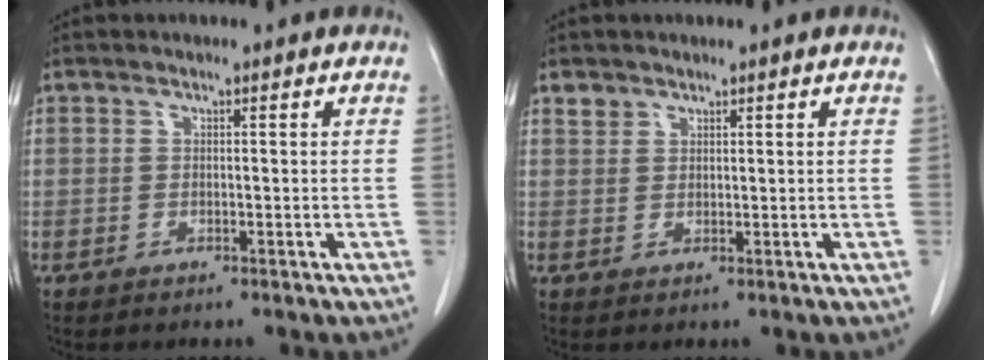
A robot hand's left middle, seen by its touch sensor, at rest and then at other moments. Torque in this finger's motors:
{"motor_torque": [0.23, -0.20, -0.04, 0.01]}